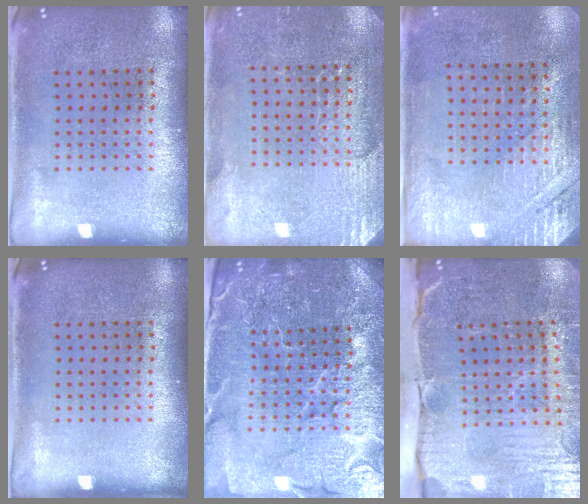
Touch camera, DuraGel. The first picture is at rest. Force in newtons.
{"total": 2.9, "press": 2.9, "slide": 0.5}
{"total": 2.8, "press": 2.5, "slide": 1.2}
{"total": 0.0}
{"total": 5.4, "press": 4.9, "slide": 2.1}
{"total": 5.0, "press": 4.3, "slide": 2.6}